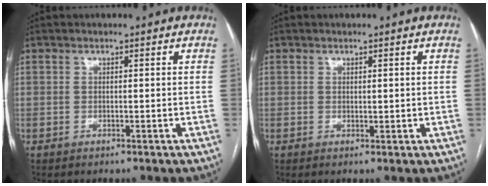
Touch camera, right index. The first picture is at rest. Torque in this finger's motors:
{"motor_torque": [-0.21, 0.37, -0.02, 0.01]}